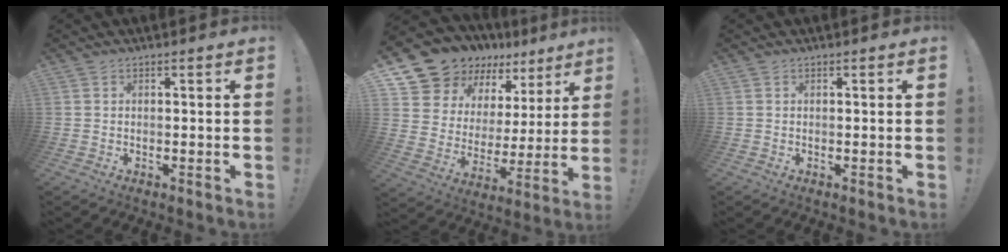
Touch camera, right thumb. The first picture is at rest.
{"total": 14.6, "force": [13.0, 6.3, 2.1], "torque": [-0.055, -0.114, 0.250]}
{"total": 0.0}